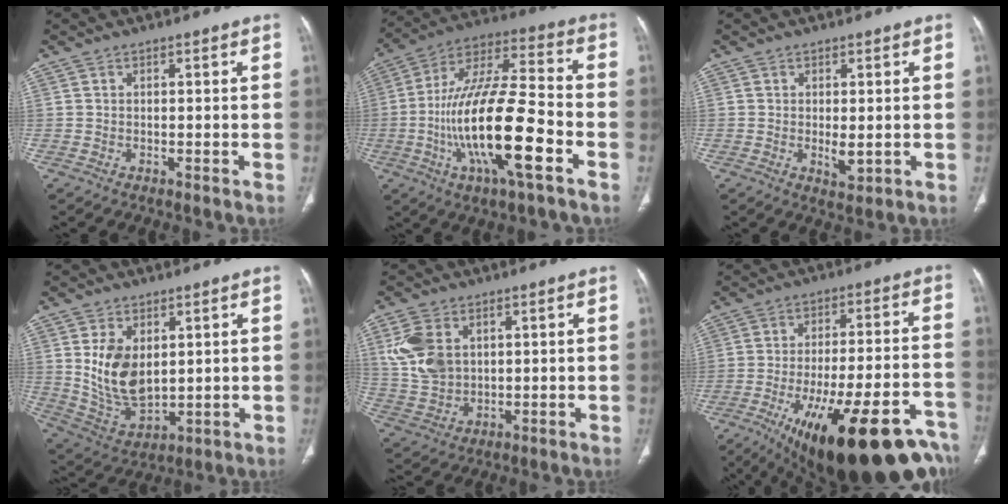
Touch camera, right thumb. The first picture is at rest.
{"total": 21.6, "force": [-6.3, 5.6, 19.9], "torque": [-0.389, 0.030, -0.109]}
{"total": 2.9, "force": [-0.3, 1.2, 2.6], "torque": [-0.042, -0.009, 0.002]}
{"total": 11.8, "force": [2.4, 7.3, 9.0], "torque": [-0.146, -0.022, 0.066]}
{"total": 10.3, "force": [3.2, 7.0, 6.8], "torque": [-0.135, -0.007, 0.074]}
{"total": 28.9, "force": [-17.0, 8.5, 21.8], "torque": [-0.277, 0.038, -0.245]}